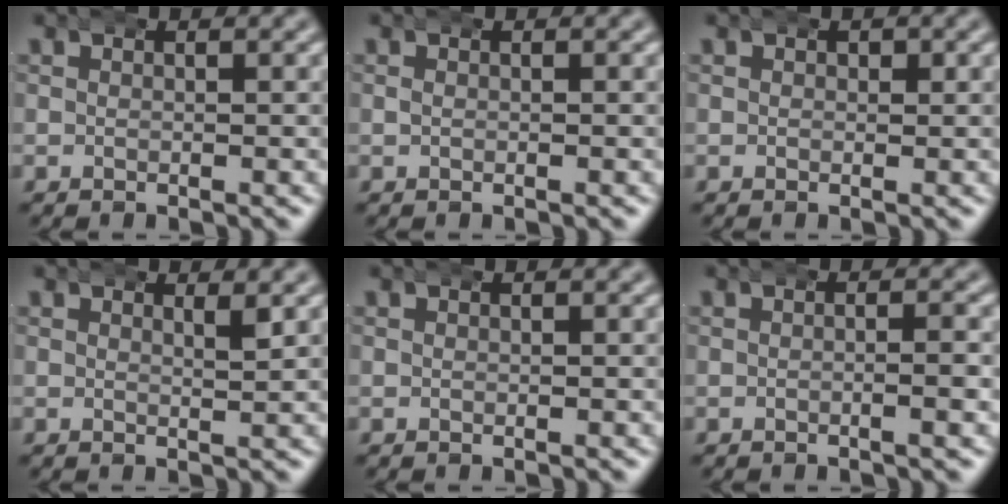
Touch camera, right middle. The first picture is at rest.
{"total": 0.0}
{"total": 0.6, "force": [0.3, 0.5, 0.3], "torque": [-0.002, 0.000, 0.004]}
{"total": 1.4, "force": [0.8, 0.2, 1.1], "torque": [-0.014, 0.000, 0.012]}
{"total": 0.0}
{"total": 1.4, "force": [-0.2, 0.1, 1.4], "torque": [-0.019, 0.008, -0.010]}